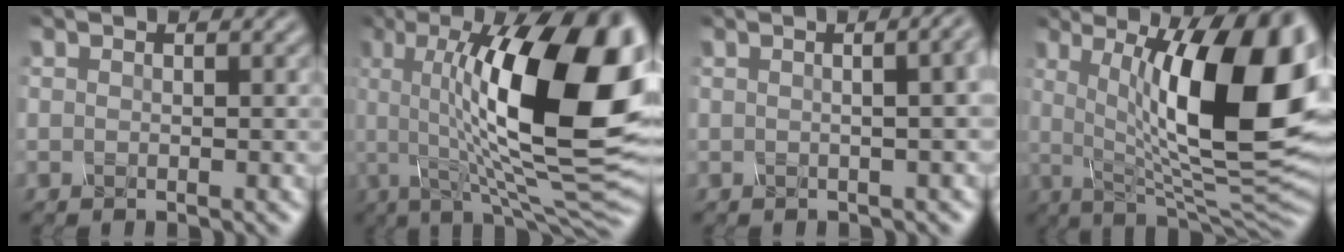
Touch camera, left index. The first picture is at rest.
{"total": 17.6, "force": [3.1, 5.4, 16.5], "torque": [-0.235, 0.006, 0.047]}
{"total": 8.4, "force": [1.8, 4.6, 6.8], "torque": [-0.007, 0.055, -0.025]}
{"total": 15.8, "force": [2.7, 4.8, 14.9], "torque": [-0.193, 0.002, 0.039]}